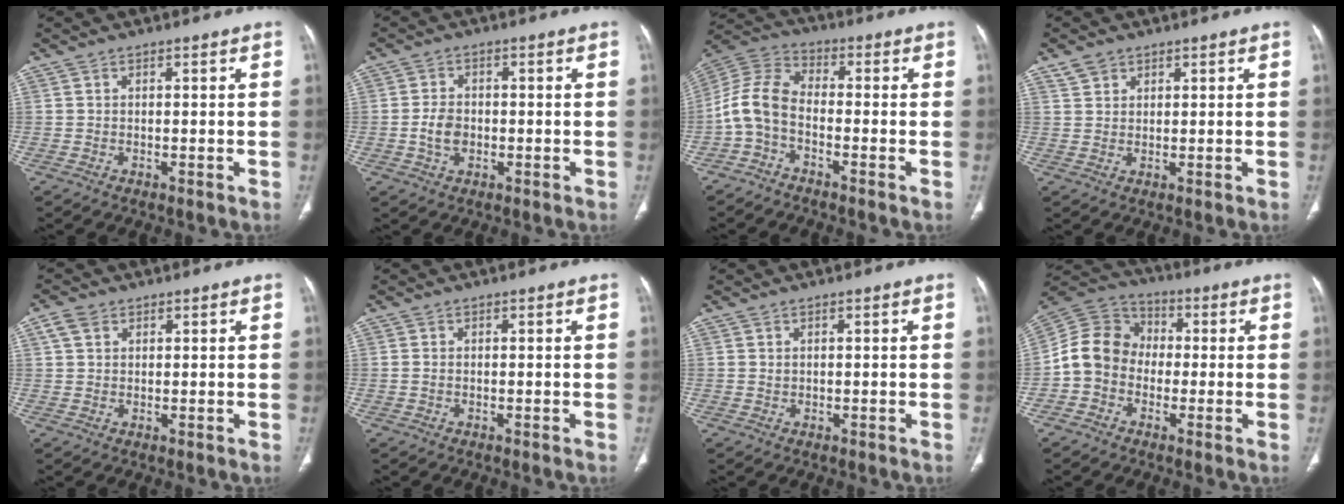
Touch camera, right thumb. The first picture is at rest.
{"total": 4.4, "force": [-0.8, 3.2, 2.9], "torque": [-0.049, 0.007, -0.013]}
{"total": 8.0, "force": [-2.8, 4.5, 6.0], "torque": [-0.127, 0.039, -0.074]}
{"total": 2.7, "force": [1.8, 1.8, 0.7], "torque": [-0.002, -0.003, 0.035]}
{"total": 3.1, "force": [1.5, 2.2, 1.5], "torque": [-0.027, 0.004, 0.031]}
{"total": 0.6, "force": [0.0, 0.4, 0.4], "torque": [-0.014, 0.001, 0.002]}
{"total": 0.6, "force": [0.3, 0.5, 0.2], "torque": [0.000, -0.001, 0.007]}
{"total": 10.4, "force": [-1.5, 8.9, 5.1], "torque": [-0.084, 0.037, -0.043]}